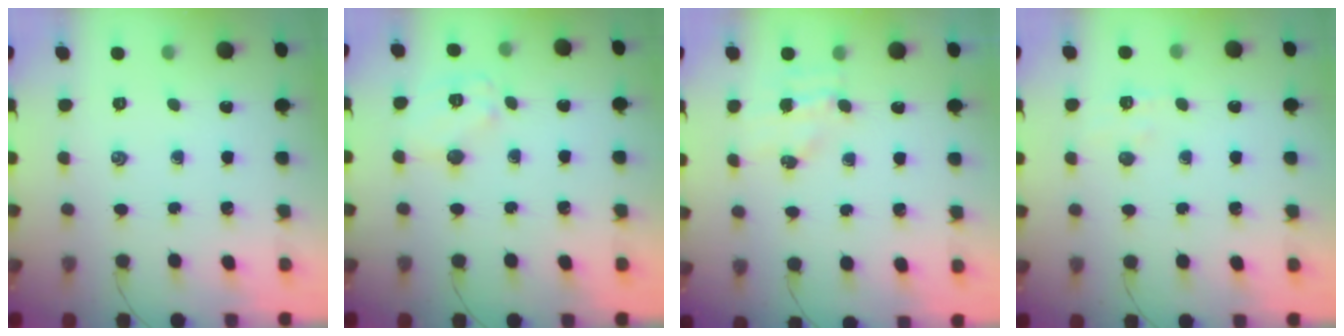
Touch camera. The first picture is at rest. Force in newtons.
{"total": 7.8, "press": 7.8, "slide": 0.4}
{"total": 4.5, "press": 4.4, "slide": 0.8}
{"total": 4.2, "press": 4.0, "slide": 1.0}